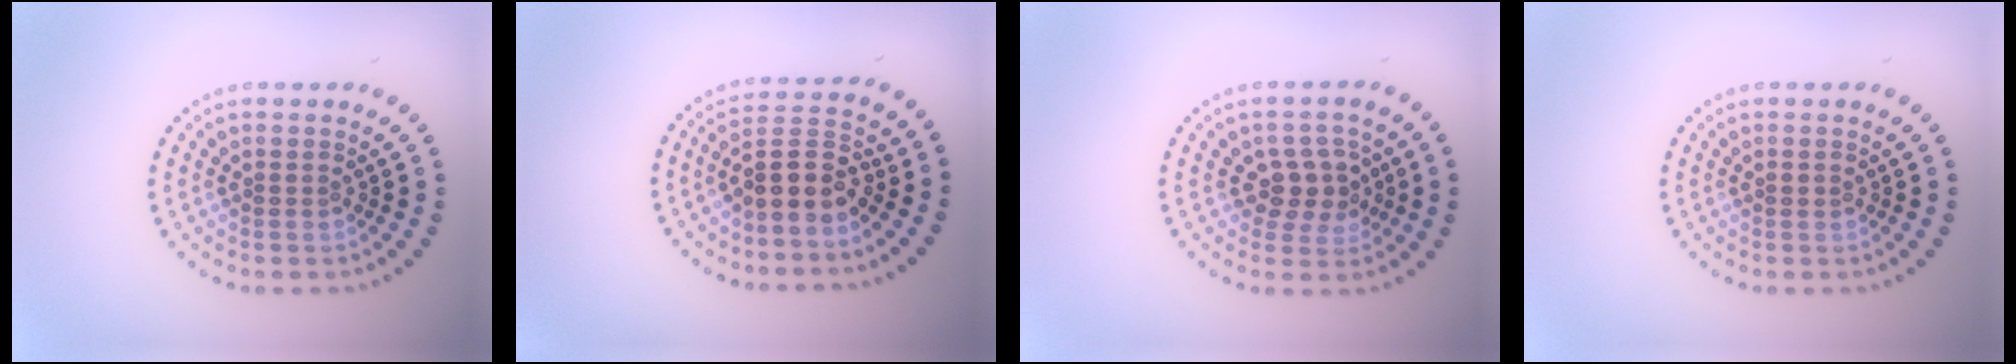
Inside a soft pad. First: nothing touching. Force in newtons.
{"total": 3.8, "press": 3.5, "slide": 1.6}
{"total": 3.2, "press": 3.0, "slide": 1.2}
{"total": 0.7, "press": 0.7, "slide": 0.3}